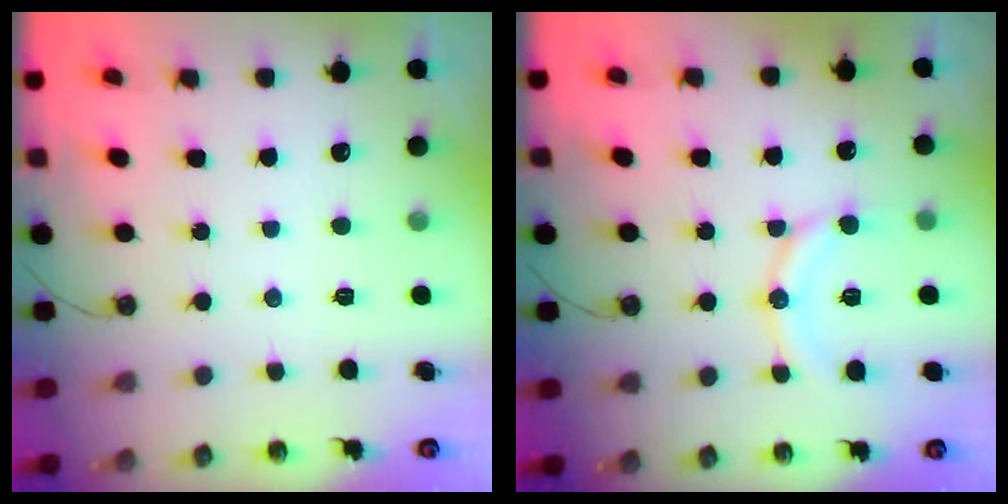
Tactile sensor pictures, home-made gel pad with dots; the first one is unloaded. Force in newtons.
{"total": 12.6, "press": 12.2, "slide": 3.1}